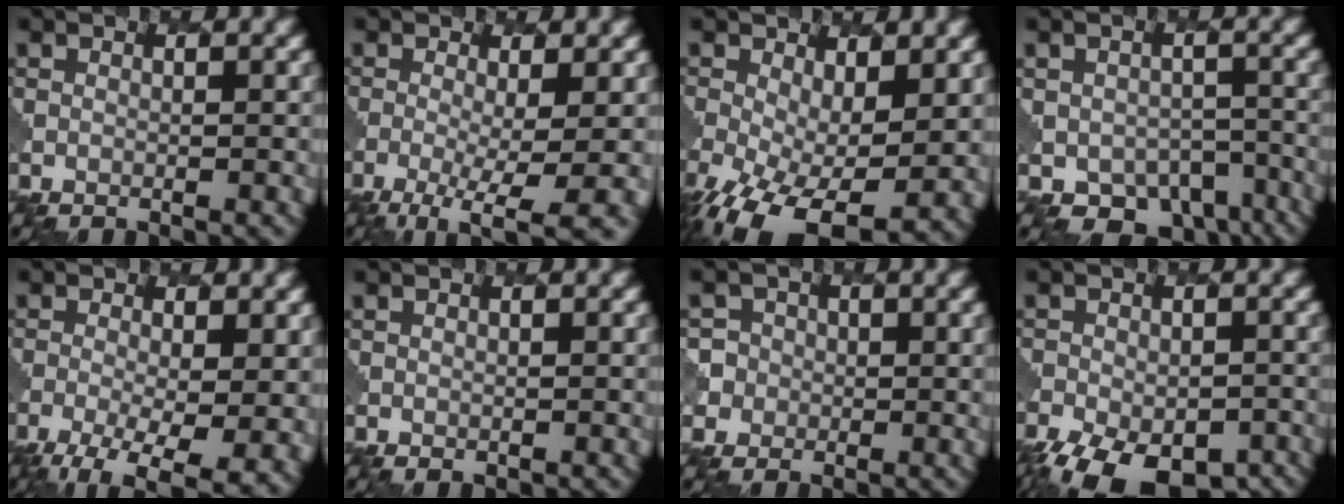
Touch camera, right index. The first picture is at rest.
{"total": 6.8, "force": [-2.6, 1.8, 6.0], "torque": [-0.096, -0.014, -0.045]}
{"total": 10.1, "force": [-2.8, 5.2, 8.1], "torque": [-0.171, -0.044, -0.035]}
{"total": 6.2, "force": [-3.8, 4.1, 2.9], "torque": [-0.035, -0.029, -0.046]}
{"total": 8.1, "force": [-3.3, 3.0, 6.7], "torque": [-0.111, -0.022, -0.047]}
{"total": 0.8, "force": [0.2, 0.6, 0.4], "torque": [-0.010, -0.003, 0.003]}
{"total": 4.1, "force": [0.1, 4.1, 0.5], "torque": [0.003, 0.020, -0.022]}
{"total": 11.8, "force": [-8.5, 5.4, 6.1], "torque": [-0.101, -0.036, -0.116]}